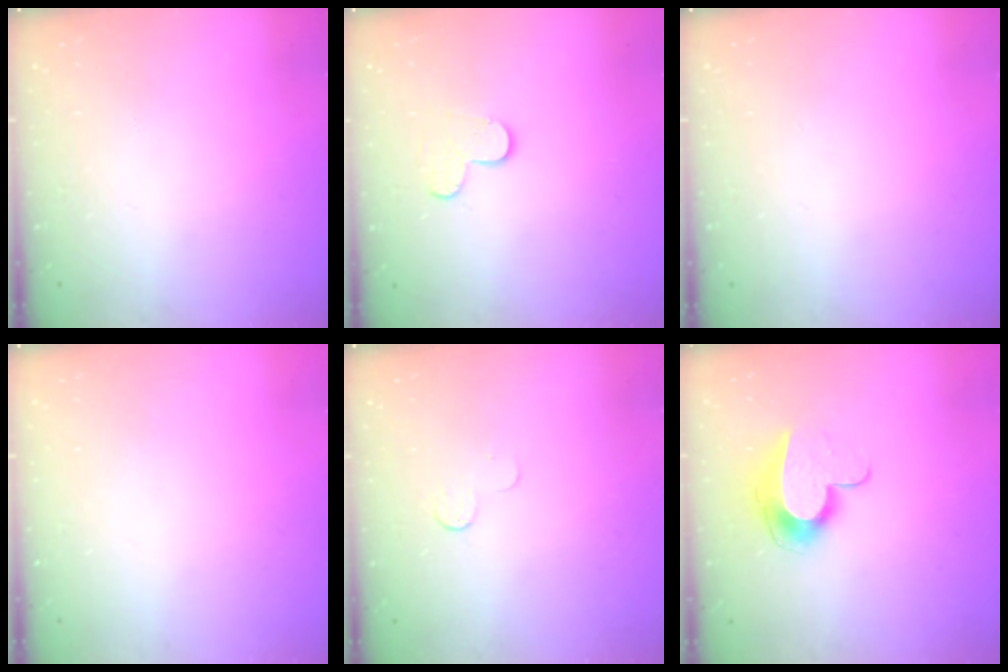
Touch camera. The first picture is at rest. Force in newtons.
{"total": 4.1, "press": 4.1, "slide": 0.3}
{"total": 0.0}
{"total": 0.0}
{"total": 4.1, "press": 4.0, "slide": 0.4}
{"total": 9.9, "press": 9.9, "slide": 0.4}